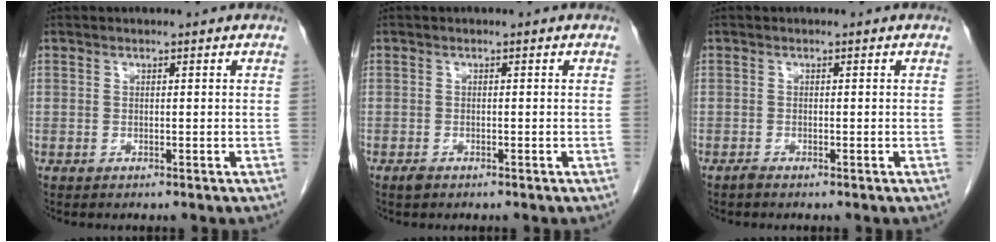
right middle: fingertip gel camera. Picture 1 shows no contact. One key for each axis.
{"total": 0.9, "fx": -0.7, "fy": 0.4, "fz": 0.4, "tx": -0.011, "ty": -0.001, "tz": -0.011}
{"total": 0.6, "fx": -0.5, "fy": 0.0, "fz": 0.2, "tx": -0.008, "ty": -0.002, "tz": -0.011}